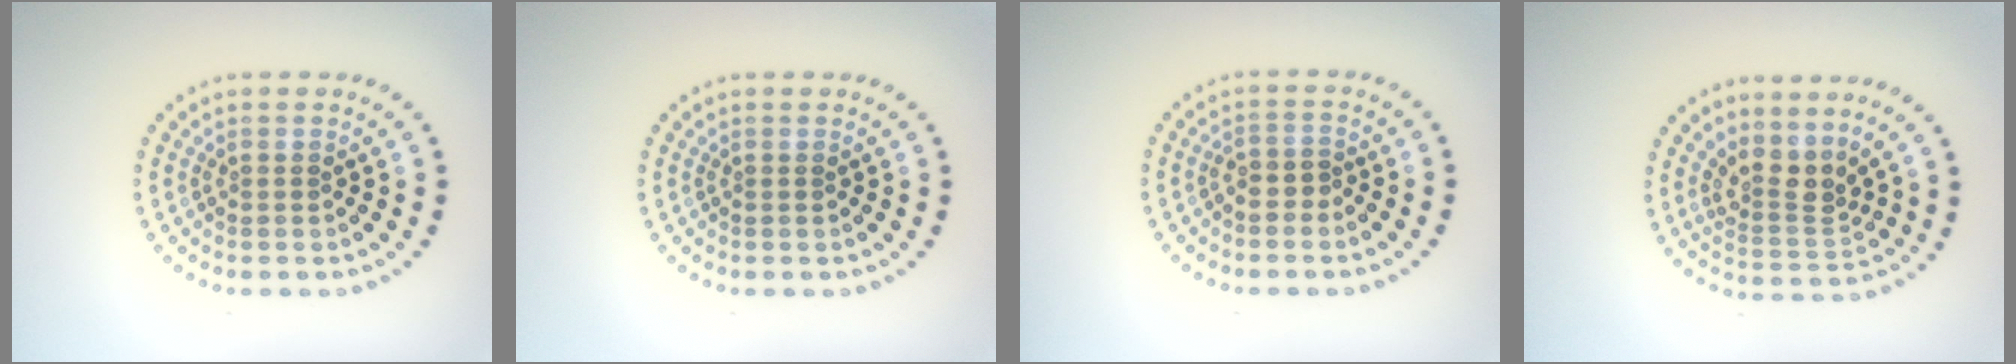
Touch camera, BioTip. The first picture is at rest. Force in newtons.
{"total": 0.0}
{"total": 1.3, "press": 1.1, "slide": 0.7}
{"total": 3.1, "press": 2.2, "slide": 2.2}